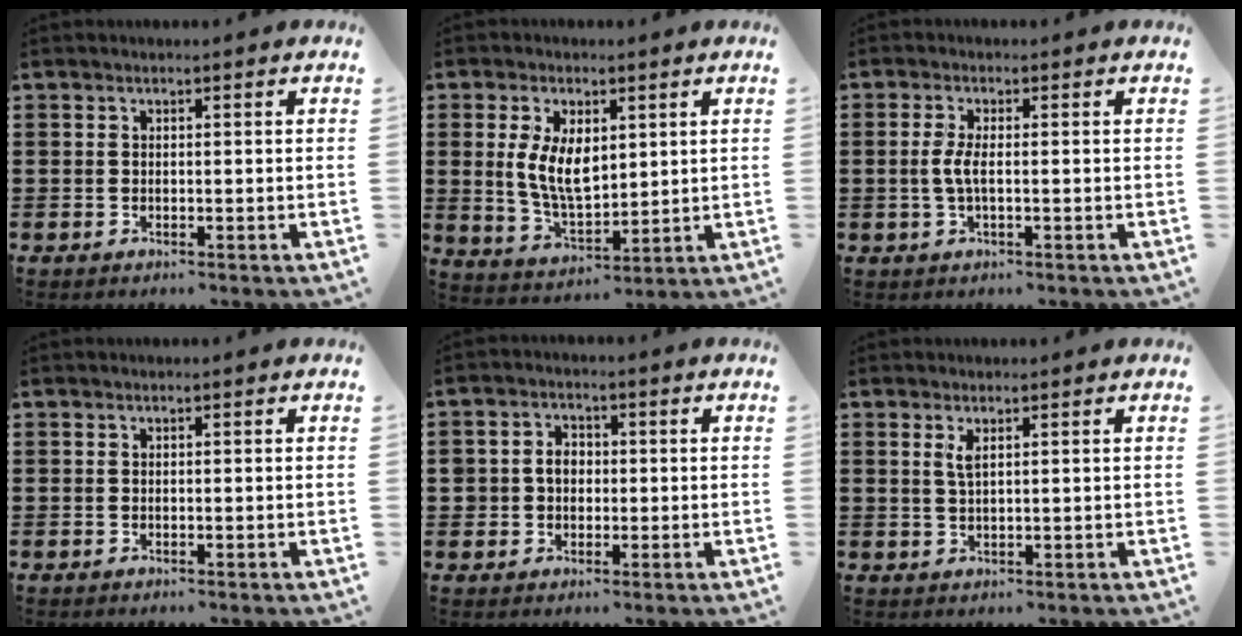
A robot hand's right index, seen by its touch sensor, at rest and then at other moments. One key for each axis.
{"total": 7.7, "fx": 1.5, "fy": 4.3, "fz": 6.2, "tx": -0.125, "ty": 0.007, "tz": 0.027}
{"total": 3.2, "fx": -0.3, "fy": 0.6, "fz": 3.1, "tx": -0.078, "ty": -0.008, "tz": -0.014}
{"total": 0.0}
{"total": 3.4, "fx": -0.1, "fy": 3.1, "fz": 1.4, "tx": -0.040, "ty": 0.010, "tz": -0.006}
{"total": 2.0, "fx": 1.0, "fy": 0.5, "fz": 1.6, "tx": -0.035, "ty": 0.002, "tz": 0.016}